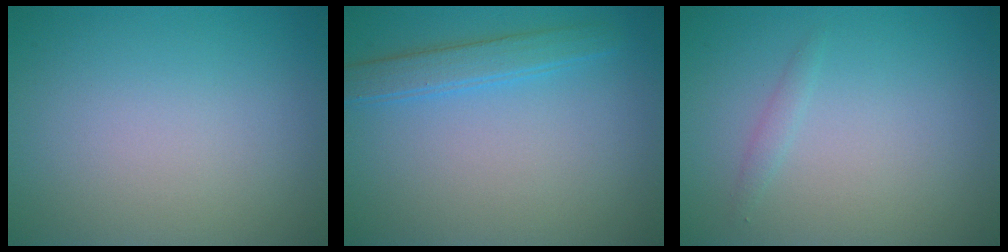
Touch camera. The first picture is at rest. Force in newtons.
{"total": 2.5, "press": 2.5, "slide": 0.1}
{"total": 0.8, "press": 0.8, "slide": 0.1}